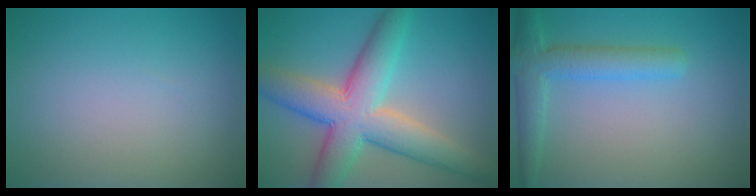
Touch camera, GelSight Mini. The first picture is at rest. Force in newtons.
{"total": 8.8, "press": 8.8, "slide": 0.2}
{"total": 3.8, "press": 3.8, "slide": 0.2}